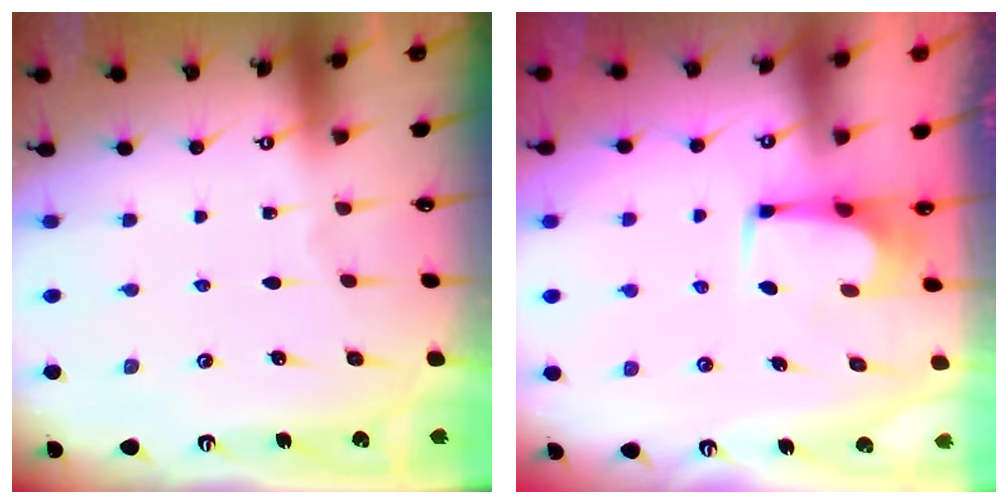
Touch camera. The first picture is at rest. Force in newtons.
{"total": 3.7, "press": 3.7, "slide": 0.2}